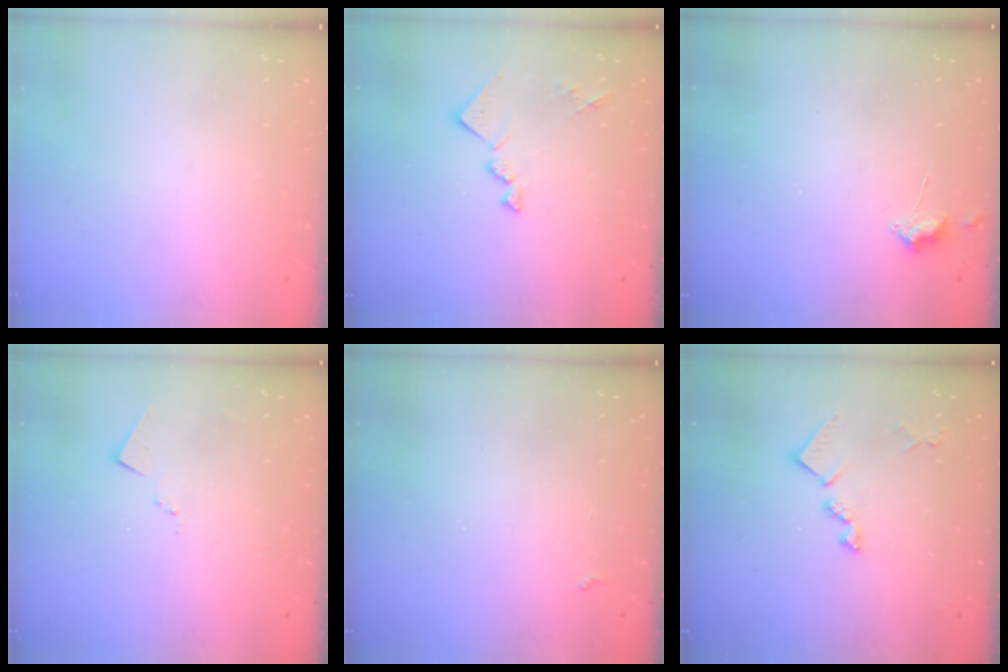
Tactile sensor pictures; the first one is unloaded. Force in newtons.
{"total": 11.2, "press": 11.2, "slide": 0.6}
{"total": 4.1, "press": 4.1, "slide": 0.5}
{"total": 6.8, "press": 6.8, "slide": 0.3}
{"total": 2.9, "press": 2.9, "slide": 0.5}
{"total": 12.0, "press": 12.0, "slide": 0.4}